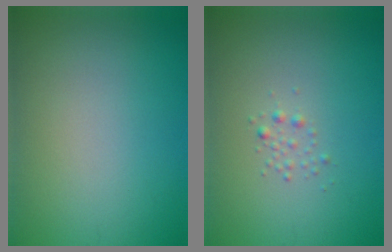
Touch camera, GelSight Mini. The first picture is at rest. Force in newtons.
{"total": 0.8, "press": 0.8, "slide": 0.0}